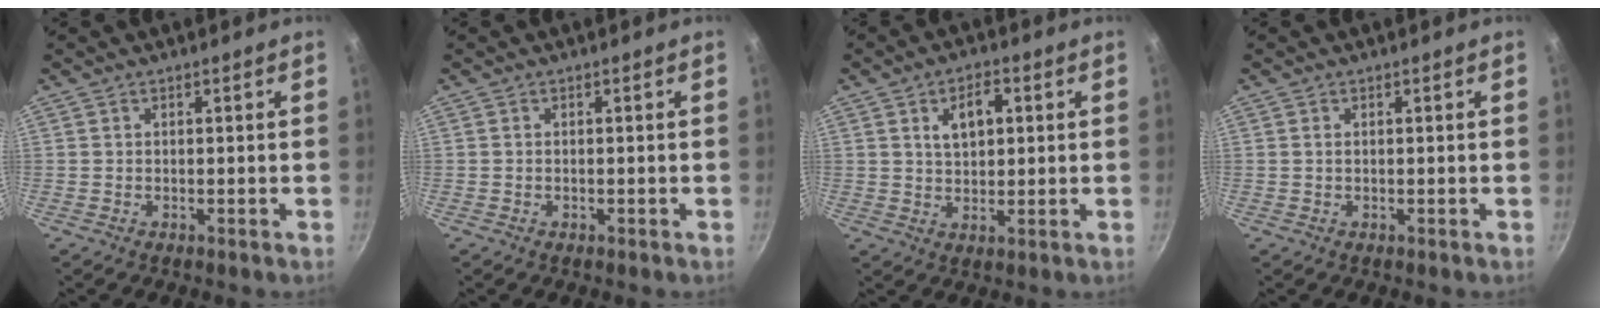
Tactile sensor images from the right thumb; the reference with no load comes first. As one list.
[{"total": 0.0}, {"total": 6.8, "force": [1.9, 4.0, 5.1], "torque": [-0.067, 0.002, 0.032]}, {"total": 0.6, "force": [0.1, 0.3, 0.5], "torque": [-0.009, 0.001, 0.002]}]